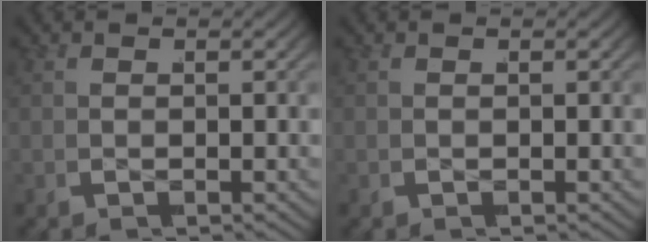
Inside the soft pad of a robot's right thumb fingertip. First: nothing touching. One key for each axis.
{"total": 0.0}